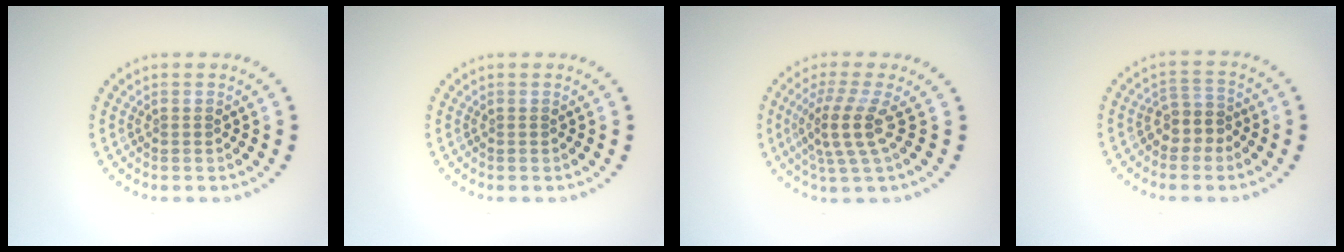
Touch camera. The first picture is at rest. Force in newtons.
{"total": 0.0}
{"total": 3.8, "press": 2.7, "slide": 2.7}
{"total": 2.4, "press": 2.0, "slide": 1.3}